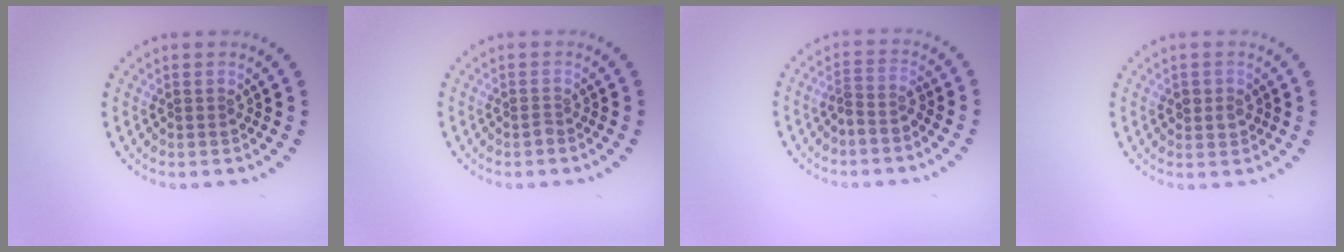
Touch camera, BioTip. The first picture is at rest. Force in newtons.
{"total": 0.5, "press": 0.4, "slide": 0.4}
{"total": 1.9, "press": 1.5, "slide": 1.1}
{"total": 1.6, "press": 1.5, "slide": 0.3}